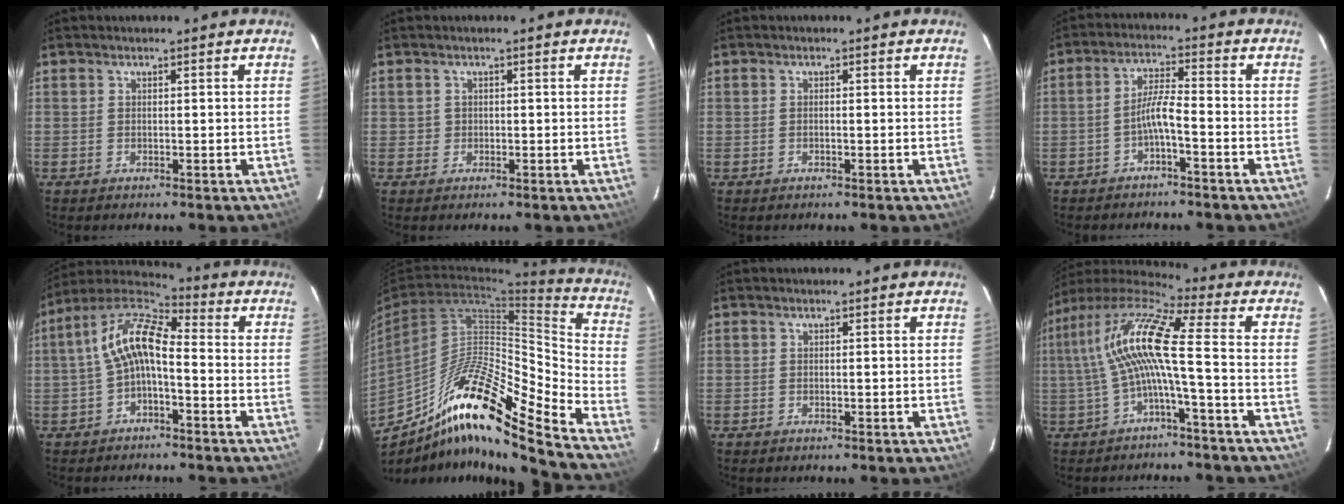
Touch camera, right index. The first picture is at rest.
{"total": 1.5, "force": [-0.3, 1.4, 0.3], "torque": [-0.003, 0.001, -0.001]}
{"total": 0.6, "force": [-0.2, 0.1, 0.5], "torque": [-0.009, 0.004, -0.002]}
{"total": 4.4, "force": [-2.5, 0.3, 3.7], "torque": [-0.079, 0.014, -0.043]}
{"total": 10.4, "force": [-2.0, 4.7, 9.0], "torque": [-0.188, 0.022, -0.037]}
{"total": 22.4, "force": [-15.5, 2.5, 15.9], "torque": [-0.256, -0.008, -0.272]}
{"total": 0.0}
{"total": 12.8, "force": [-1.3, 0.4, 12.7], "torque": [-0.251, 0.015, -0.022]}